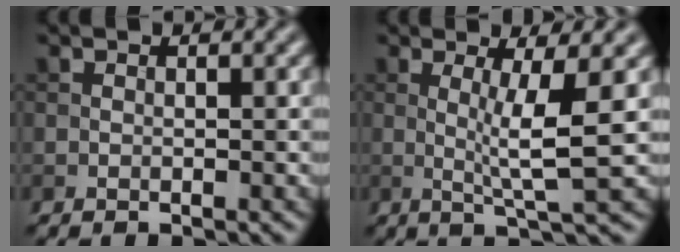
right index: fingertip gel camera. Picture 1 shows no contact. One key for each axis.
{"total": 4.6, "fx": 0.5, "fy": 0.5, "fz": 4.6, "tx": -0.084, "ty": -0.008, "tz": 0.013}